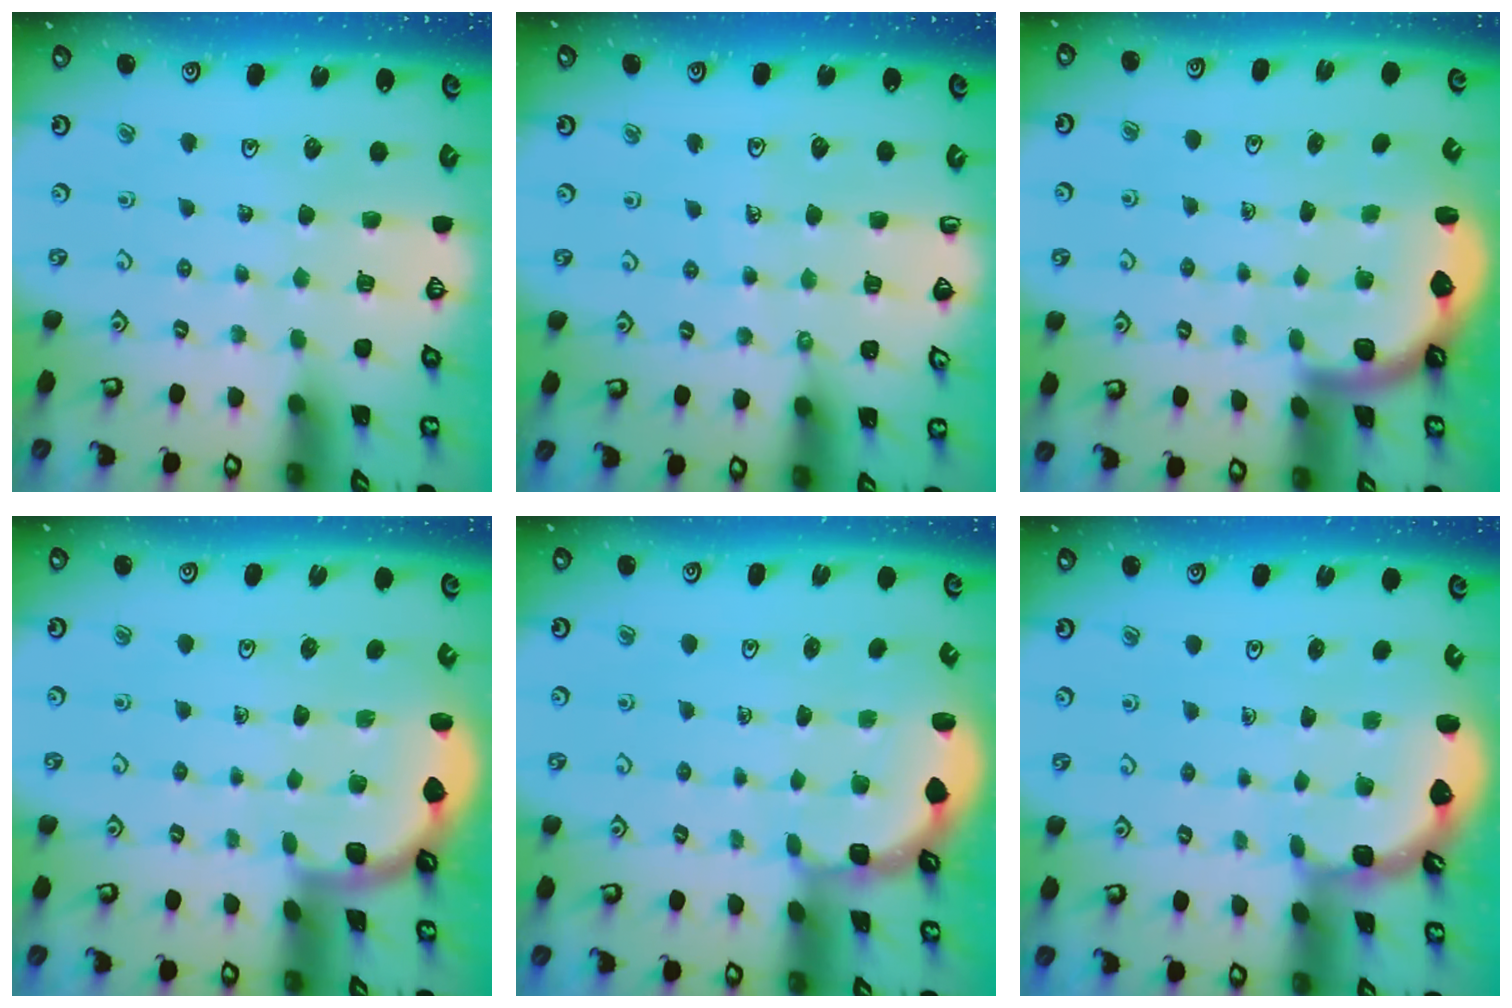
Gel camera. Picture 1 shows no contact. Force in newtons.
{"total": 3.3, "press": 3.0, "slide": 1.3}
{"total": 2.4, "press": 2.4, "slide": 0.3}
{"total": 1.9, "press": 1.9, "slide": 0.0}
{"total": 1.8, "press": 1.5, "slide": 1.1}
{"total": 2.1, "press": 2.1, "slide": 0.2}